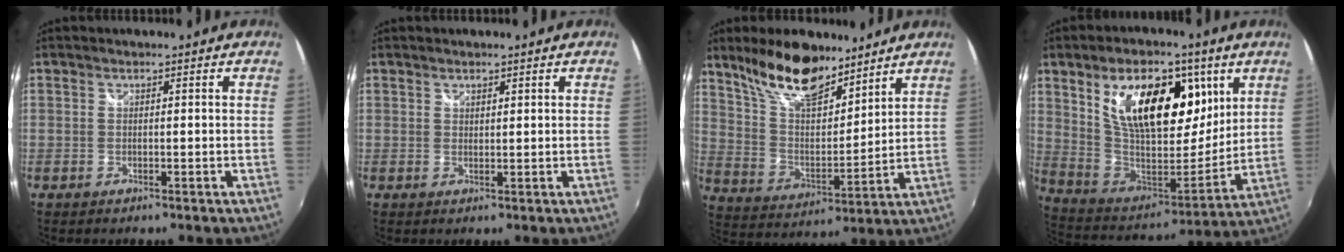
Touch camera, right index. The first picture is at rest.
{"total": 0.9, "force": [0.8, 0.4, 0.2], "torque": [-0.001, 0.000, 0.014]}
{"total": 15.8, "force": [11.9, 5.9, 8.6], "torque": [-0.166, 0.013, 0.224]}
{"total": 23.6, "force": [9.4, 12.0, 18.1], "torque": [-0.320, 0.014, 0.174]}